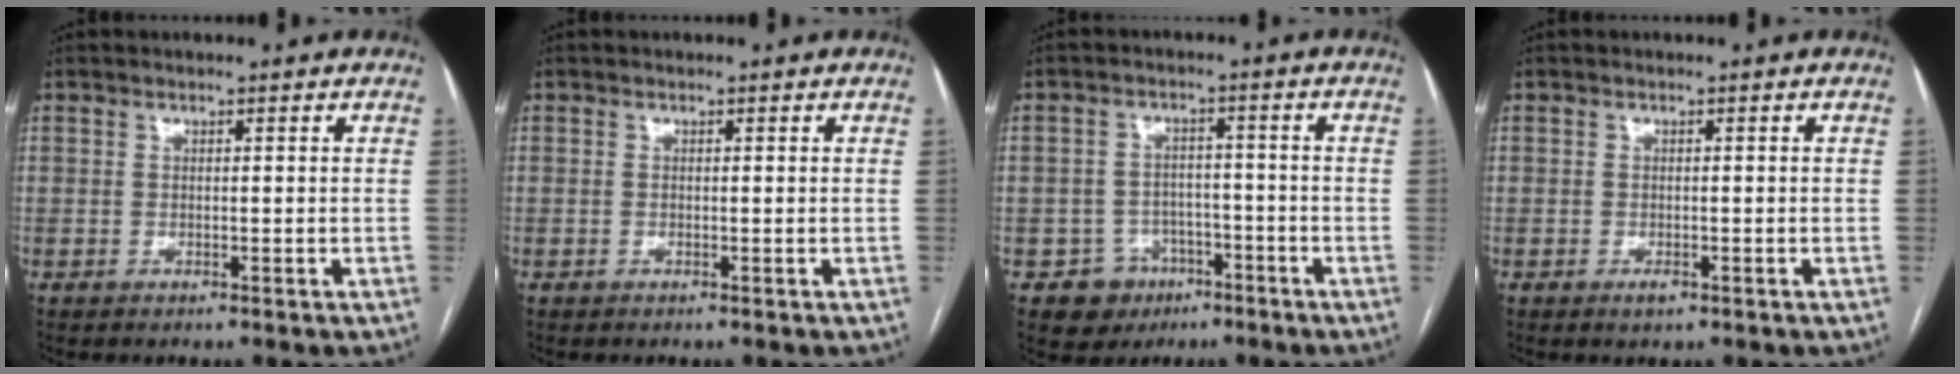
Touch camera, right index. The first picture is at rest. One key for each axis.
{"total": 0.0}
{"total": 5.9, "fx": -3.1, "fy": 5.0, "fz": 0.6, "tx": -0.002, "ty": 0.013, "tz": -0.042}
{"total": 1.1, "fx": -0.7, "fy": 0.6, "fz": 0.7, "tx": -0.008, "ty": 0.000, "tz": -0.007}